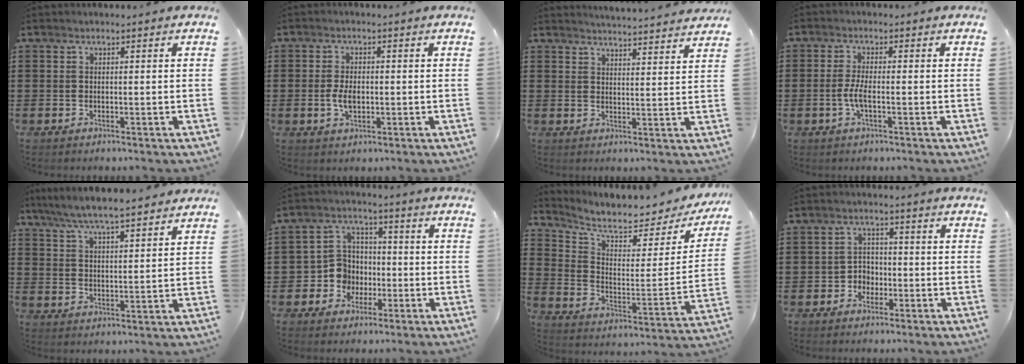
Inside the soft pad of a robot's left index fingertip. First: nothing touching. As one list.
[{"total": 3.7, "force": [-0.3, 1.9, 3.2], "torque": [-0.067, 0.001, -0.008]}, {"total": 3.7, "force": [3.6, -0.6, 0.1], "torque": [-0.006, -0.029, 0.062]}, {"total": 3.2, "force": [-0.8, 0.7, 3.0], "torque": [-0.077, -0.008, -0.022]}, {"total": 5.9, "force": [5.4, 0.1, 2.3], "torque": [-0.066, -0.024, 0.095]}, {"total": 6.6, "force": [-1.7, 6.0, 2.1], "torque": [-0.077, 0.012, -0.036]}, {"total": 7.0, "force": [5.8, 1.5, 3.7], "torque": [-0.092, -0.044, 0.095]}, {"total": 3.0, "force": [-1.6, 2.4, 1.0], "torque": [-0.027, 0.007, -0.036]}]